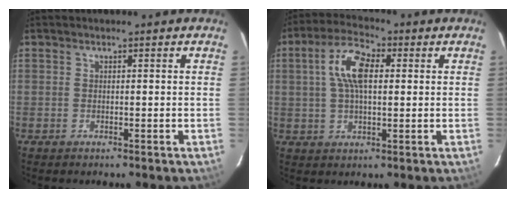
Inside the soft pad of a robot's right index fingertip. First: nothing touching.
{"total": 9.0, "force": [1.8, 4.1, 7.8], "torque": [-0.150, 0.021, 0.033]}